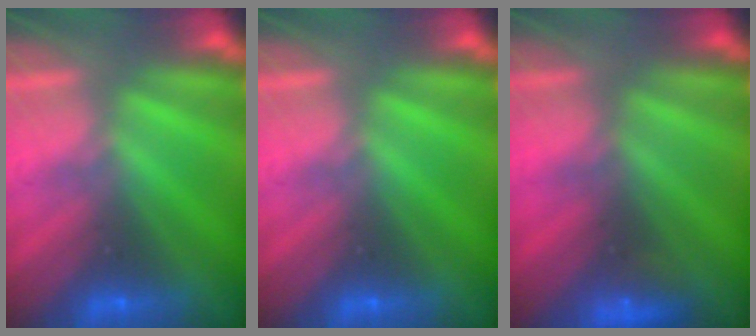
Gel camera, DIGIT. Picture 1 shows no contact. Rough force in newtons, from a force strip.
{"total": 0.0}
{"total": 2.3}